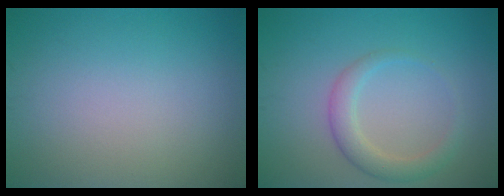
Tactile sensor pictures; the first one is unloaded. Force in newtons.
{"total": 2.6, "press": 2.6, "slide": 0.2}